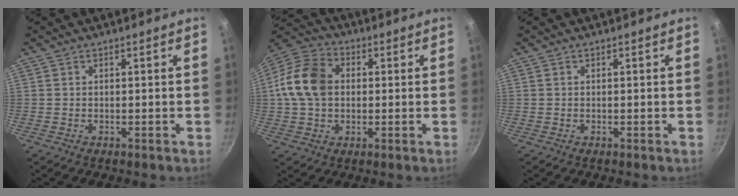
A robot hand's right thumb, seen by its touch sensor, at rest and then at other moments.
{"total": 12.8, "force": [0.9, 9.5, 8.6], "torque": [-0.141, 0.023, 0.001]}
{"total": 0.0}